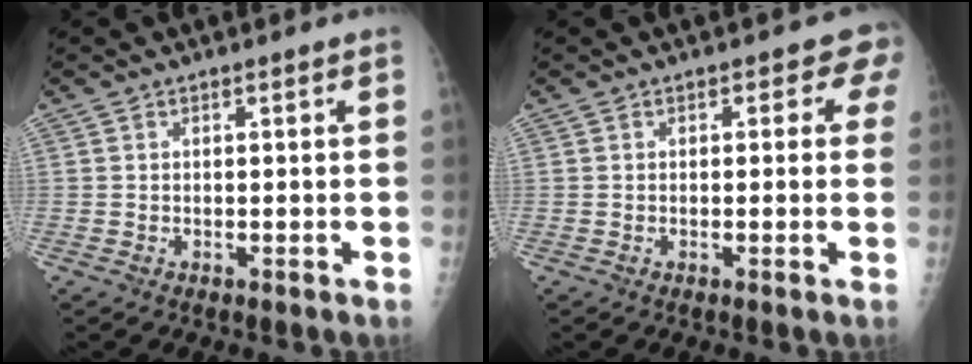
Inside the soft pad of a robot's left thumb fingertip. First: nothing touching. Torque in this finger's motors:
{"motor_torque": [0.06, 0.19, -0.08, -0.14, 0.03]}